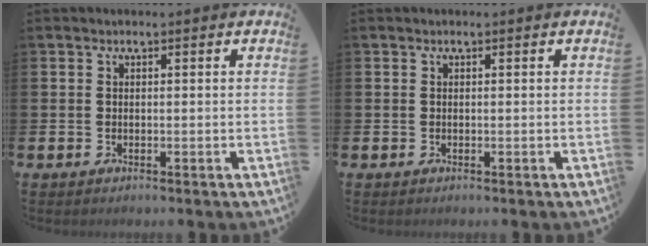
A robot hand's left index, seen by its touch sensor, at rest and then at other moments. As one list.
[{"total": 0.0}]